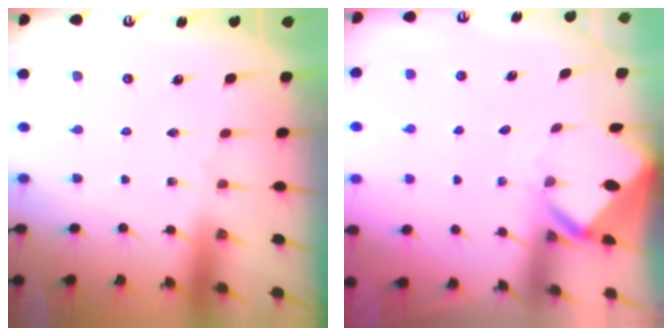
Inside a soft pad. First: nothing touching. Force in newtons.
{"total": 3.2, "press": 3.2, "slide": 0.2}